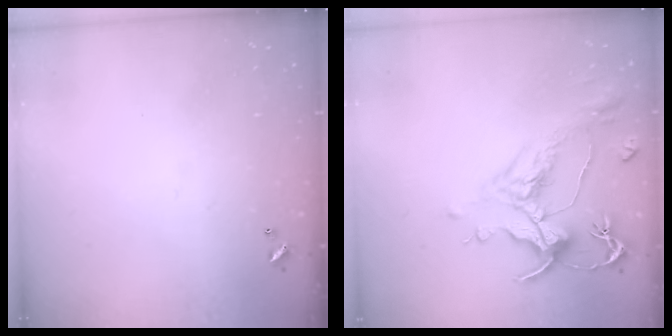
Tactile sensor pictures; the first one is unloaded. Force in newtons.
{"total": 1.5, "press": 0.5, "slide": 1.4}